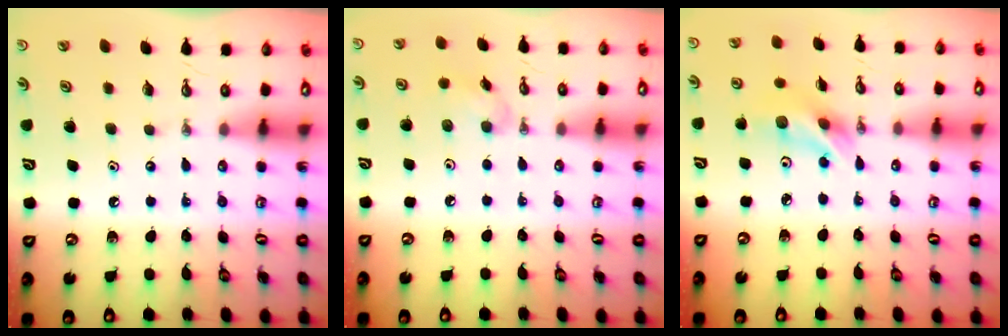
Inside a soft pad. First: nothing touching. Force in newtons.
{"total": 5.9, "press": 5.8, "slide": 1.2}
{"total": 10.0, "press": 9.3, "slide": 3.9}